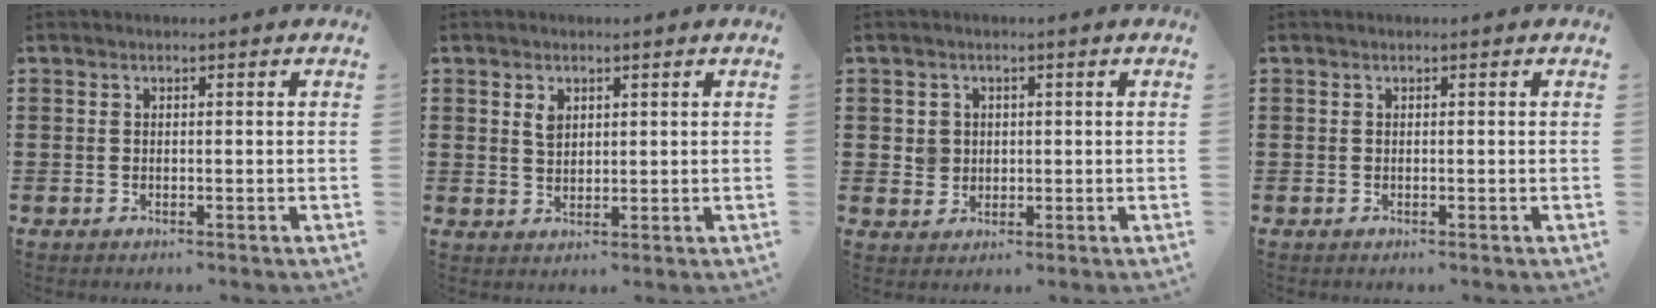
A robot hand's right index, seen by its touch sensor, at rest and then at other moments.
{"total": 2.3, "force": [1.2, 1.5, 1.3], "torque": [-0.023, 0.001, 0.021]}
{"total": 2.5, "force": [0.4, 2.4, 0.5], "torque": [-0.021, 0.010, 0.006]}
{"total": 0.0}